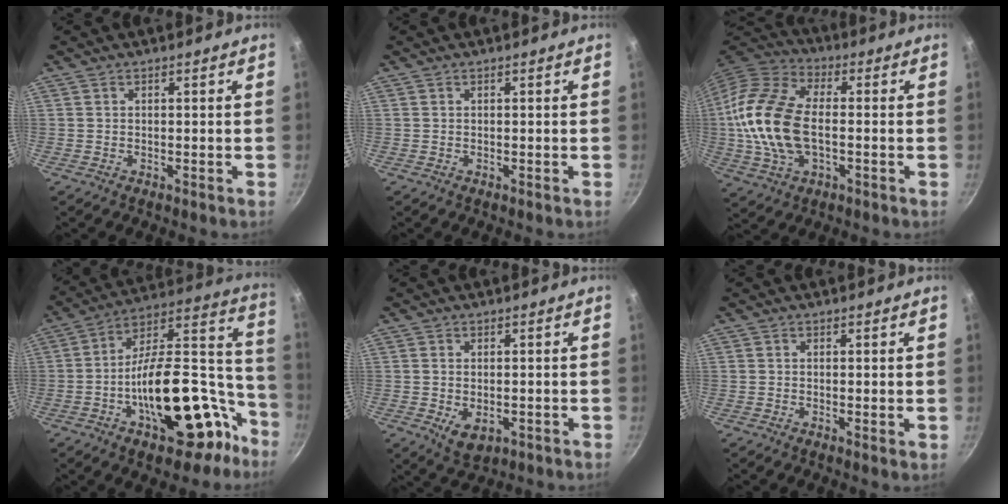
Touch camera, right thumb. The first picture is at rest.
{"total": 0.0}
{"total": 18.3, "force": [-1.2, 10.6, 14.8], "torque": [-0.291, 0.027, -0.033]}
{"total": 28.1, "force": [-11.8, 14.4, 21.2], "torque": [-0.251, 0.099, -0.171]}
{"total": 4.9, "force": [-0.9, 3.1, 3.7], "torque": [-0.060, -0.016, -0.009]}
{"total": 0.9, "force": [0.2, 0.3, 0.8], "torque": [-0.012, -0.005, 0.000]}